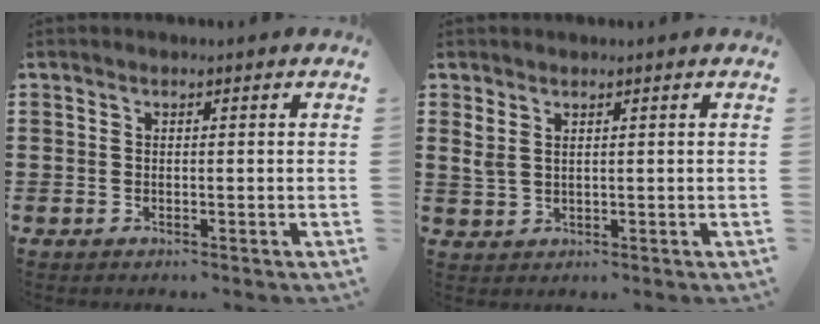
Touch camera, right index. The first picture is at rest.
{"total": 2.0, "force": [1.4, 0.8, 1.2], "torque": [-0.029, 0.003, 0.026]}